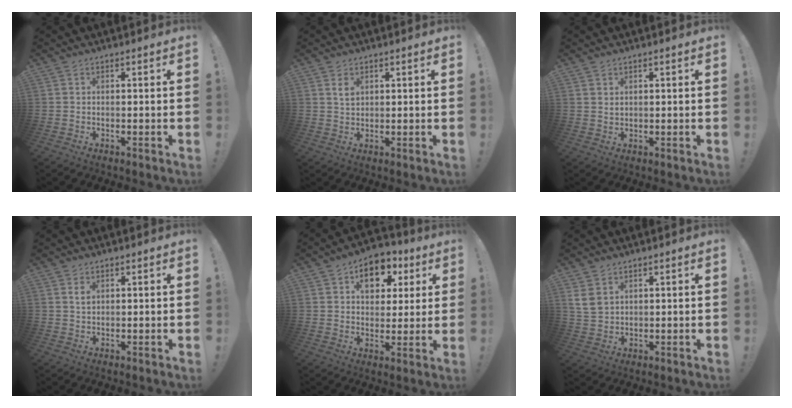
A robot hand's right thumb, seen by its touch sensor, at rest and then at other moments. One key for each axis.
{"total": 3.0, "fx": 1.5, "fy": 1.7, "fz": 1.9, "tx": -0.021, "ty": -0.006, "tz": 0.023}
{"total": 1.3, "fx": 0.9, "fy": 0.8, "fz": 0.6, "tx": -0.012, "ty": 0.001, "tz": 0.018}
{"total": 1.9, "fx": 1.0, "fy": 1.0, "fz": 1.3, "tx": -0.014, "ty": -0.004, "tz": 0.015}
{"total": 11.1, "fx": 4.5, "fy": 8.1, "fz": 6.0, "tx": -0.073, "ty": -0.014, "tz": 0.080}
{"total": 5.4, "fx": 2.6, "fy": 3.5, "fz": 3.1, "tx": -0.063, "ty": -0.006, "tz": 0.053}